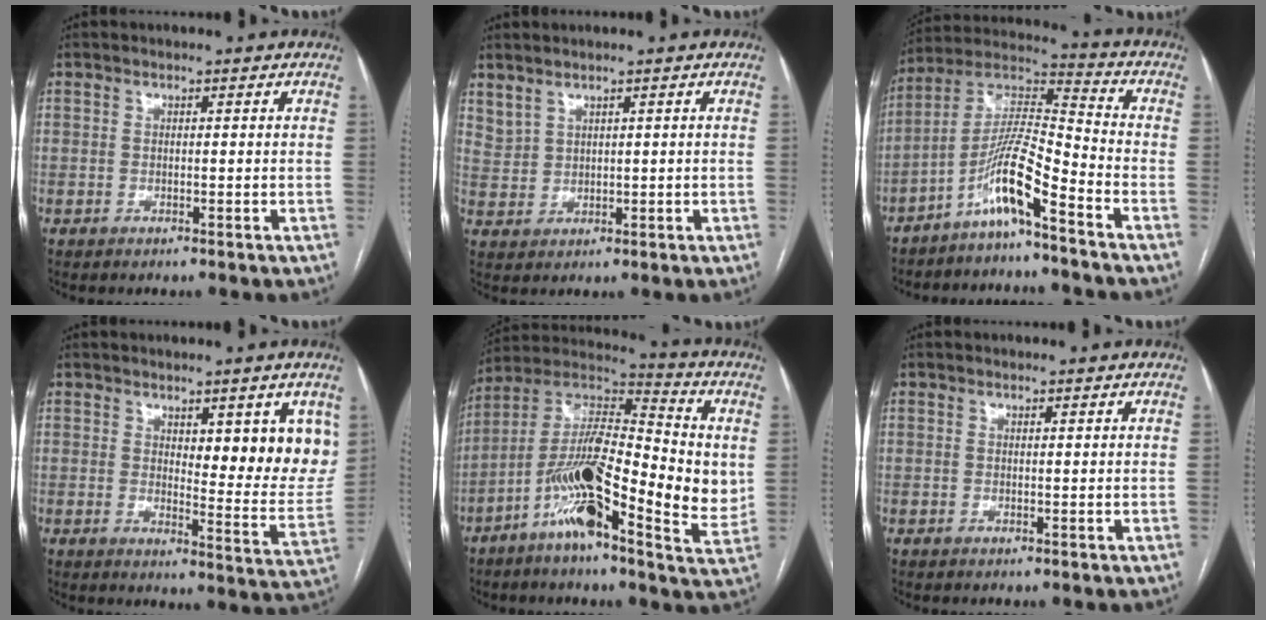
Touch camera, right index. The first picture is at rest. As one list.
[{"total": 3.2, "force": [2.6, 1.6, 1.0], "torque": [-0.025, 0.006, 0.066]}, {"total": 10.3, "force": [-6.3, 0.4, 8.1], "torque": [-0.166, 0.009, -0.127]}, {"total": 11.3, "force": [4.6, 2.8, 9.9], "torque": [-0.112, -0.018, 0.064]}, {"total": 19.1, "force": [-3.5, 5.2, 18.0], "torque": [-0.312, 0.010, -0.070]}, {"total": 0.0}]